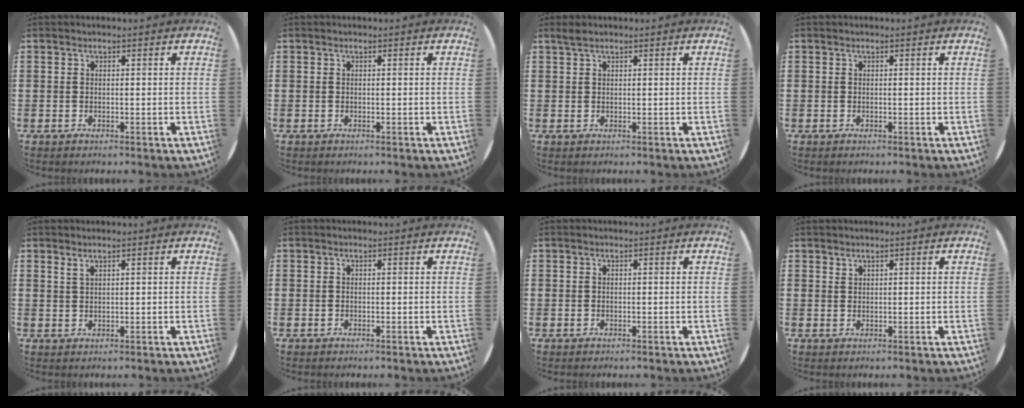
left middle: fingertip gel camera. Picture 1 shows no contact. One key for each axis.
{"total": 0.0}
{"total": 1.0, "fx": 0.9, "fy": 0.2, "fz": 0.4, "tx": -0.009, "ty": 0.003, "tz": 0.015}
{"total": 0.0}
{"total": 0.9, "fx": 0.8, "fy": 0.1, "fz": 0.4, "tx": -0.009, "ty": 0.001, "tz": 0.015}
{"total": 0.0}
{"total": 0.0}
{"total": 0.8, "fx": 0.8, "fy": 0.0, "fz": -0.1, "tx": 0.001, "ty": 0.000, "tz": 0.016}